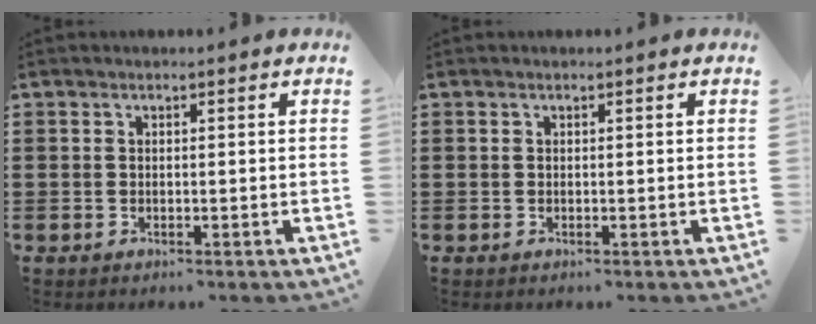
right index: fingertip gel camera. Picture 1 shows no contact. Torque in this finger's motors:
{"motor_torque": [-0.01, 0.01, 0.00, 0.00]}